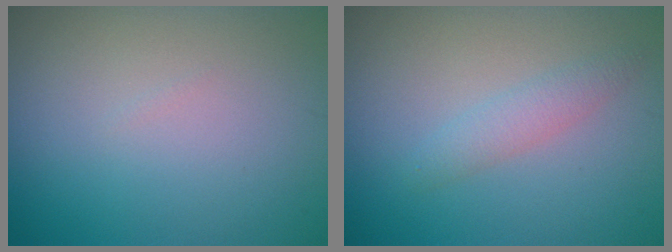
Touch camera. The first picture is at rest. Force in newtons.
{"total": 1.7, "press": 1.7, "slide": 0.1}